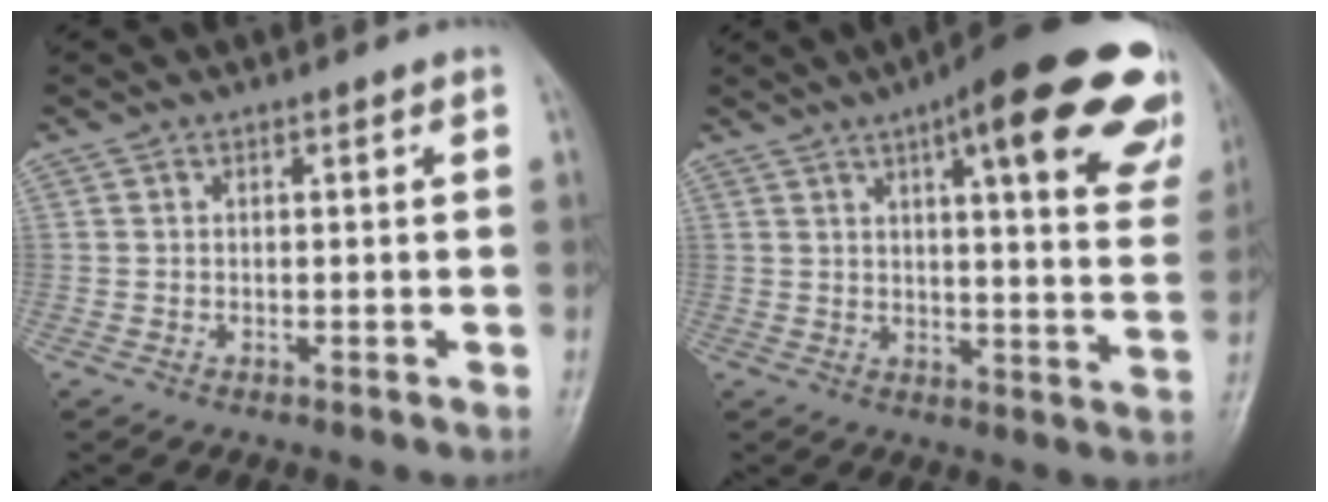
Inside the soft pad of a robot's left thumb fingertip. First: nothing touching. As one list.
[{"total": 24.2, "force": [13.7, 6.1, 19.0], "torque": [-0.220, -0.030, 0.159]}]